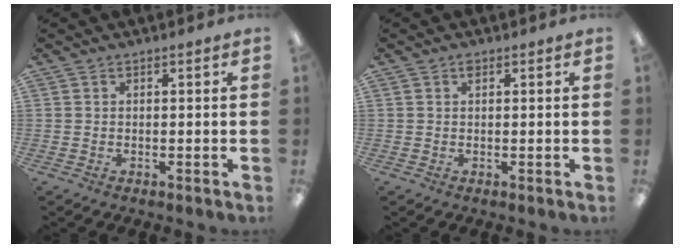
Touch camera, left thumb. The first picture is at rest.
{"total": 1.0, "force": [0.6, 0.4, 0.7], "torque": [-0.007, -0.001, 0.008]}